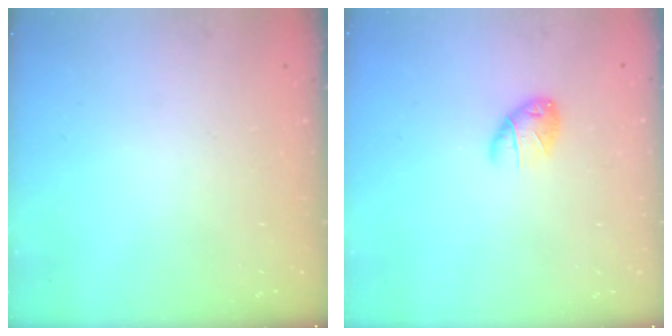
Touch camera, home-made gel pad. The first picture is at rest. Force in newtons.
{"total": 6.3, "press": 6.2, "slide": 1.2}